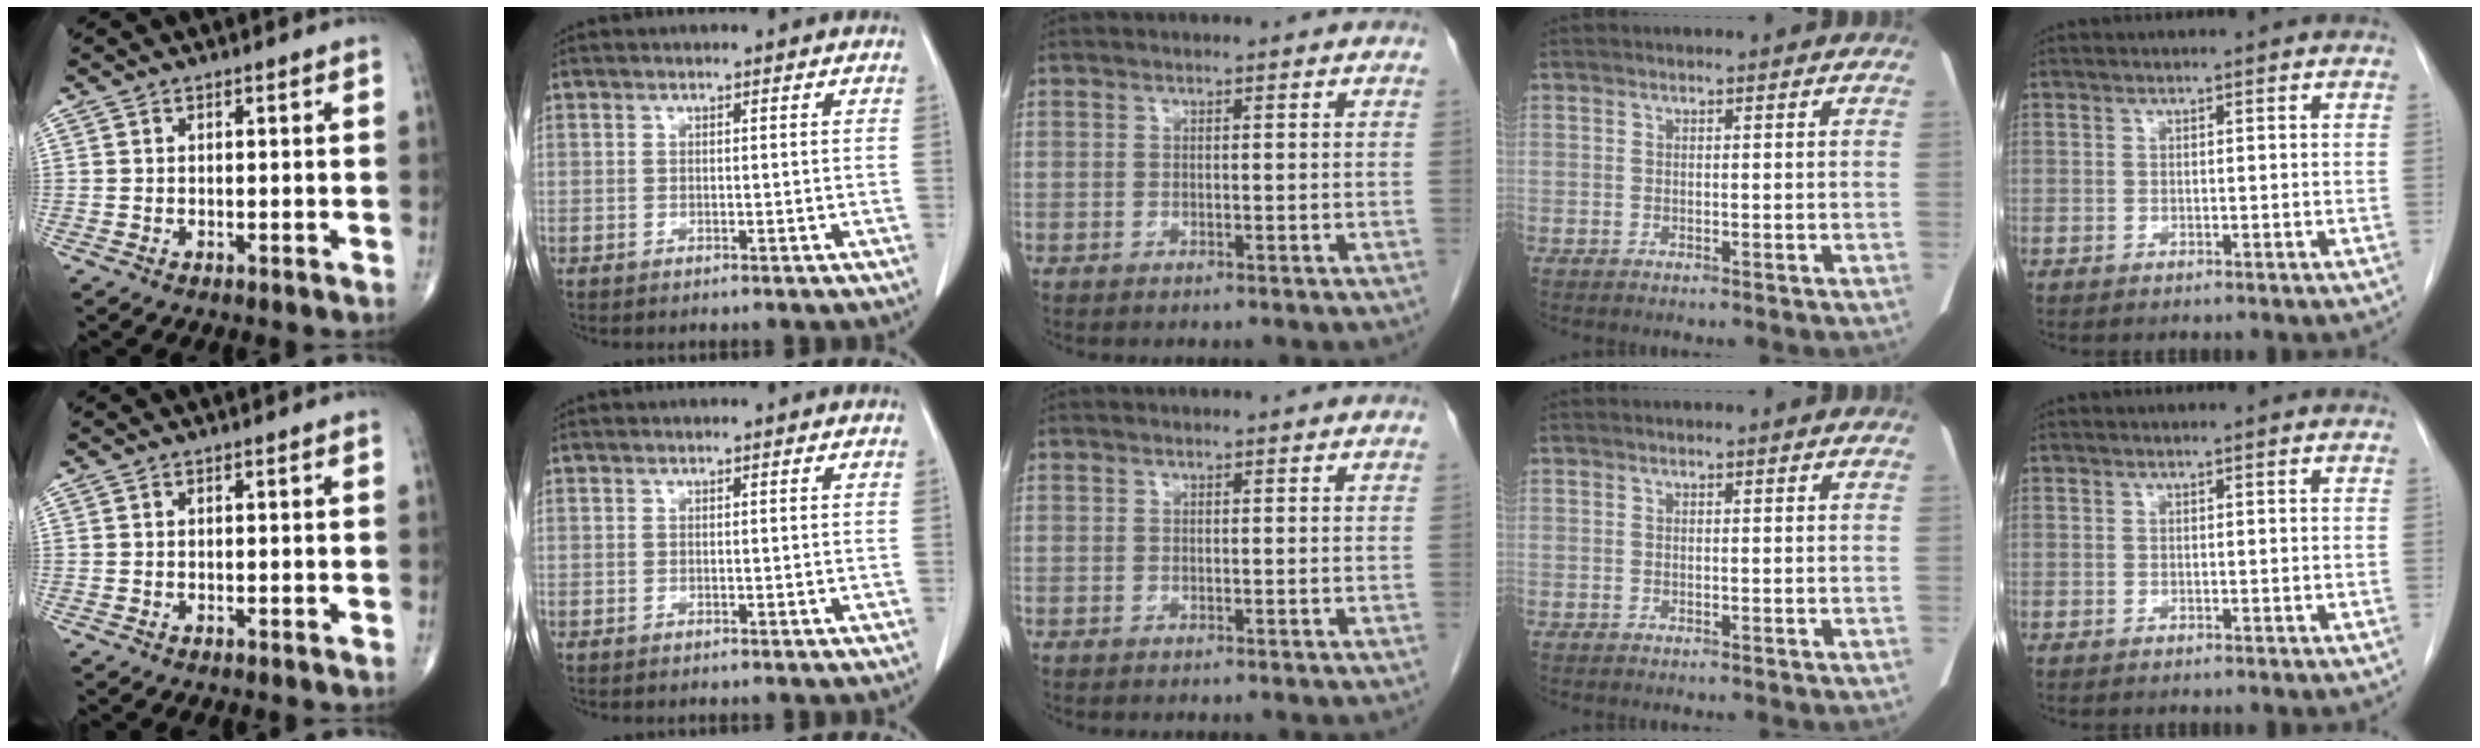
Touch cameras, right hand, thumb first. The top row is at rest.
{}